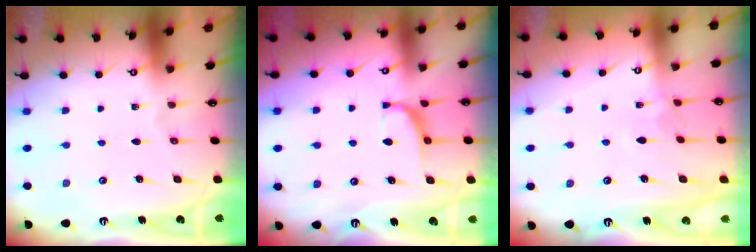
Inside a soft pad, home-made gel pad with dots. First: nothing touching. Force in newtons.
{"total": 1.8, "press": 1.7, "slide": 0.6}
{"total": 2.7, "press": 2.7, "slide": 0.2}